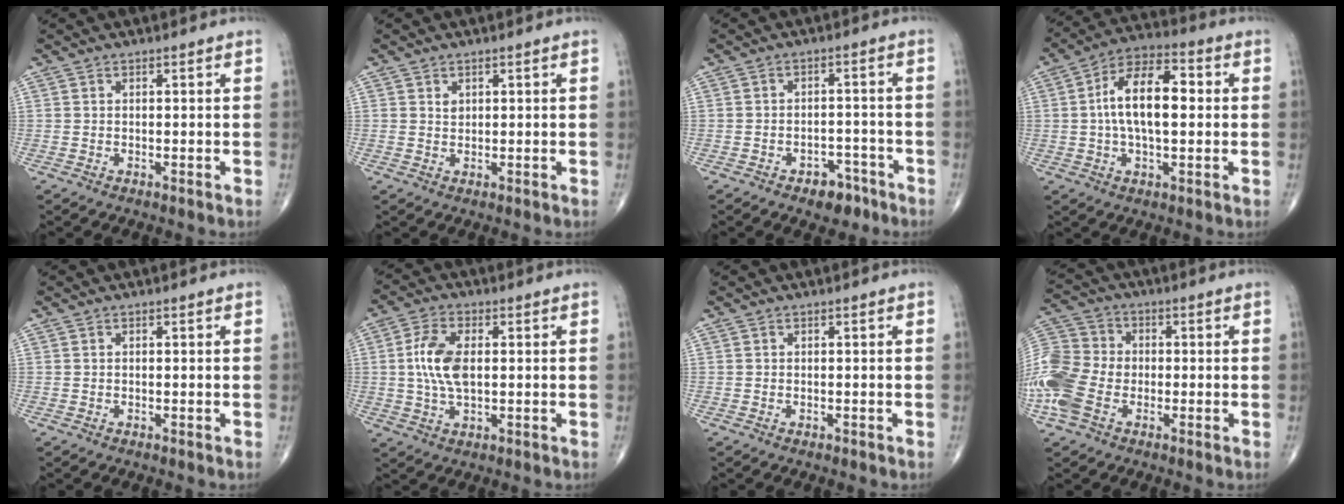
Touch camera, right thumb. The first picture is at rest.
{"total": 1.2, "force": [0.6, 0.9, 0.5], "torque": [-0.001, -0.004, 0.012]}
{"total": 5.2, "force": [-3.4, 3.2, 2.4], "torque": [-0.011, 0.029, -0.045]}
{"total": 13.4, "force": [0.9, 6.4, 11.8], "torque": [-0.198, 0.024, 0.005]}
{"total": 0.0}
{"total": 8.5, "force": [0.6, 4.4, 7.3], "torque": [-0.155, 0.003, 0.011]}
{"total": 0.0}
{"total": 13.6, "force": [-3.6, 9.7, 8.8], "torque": [-0.204, 0.018, -0.078]}